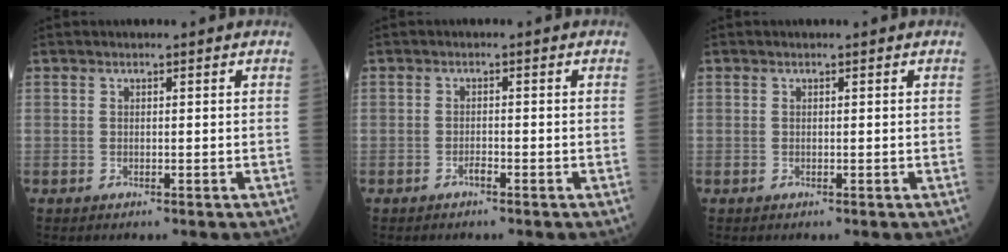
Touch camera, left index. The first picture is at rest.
{"total": 1.0, "force": [-0.8, 0.1, 0.5], "torque": [-0.010, -0.004, -0.018]}
{"total": 0.0}